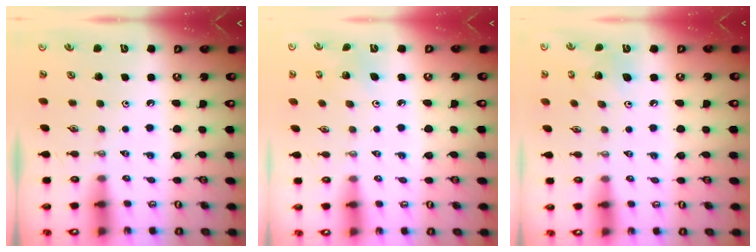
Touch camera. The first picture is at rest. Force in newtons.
{"total": 2.4, "press": 2.4, "slide": 0.2}
{"total": 6.9, "press": 6.8, "slide": 1.4}